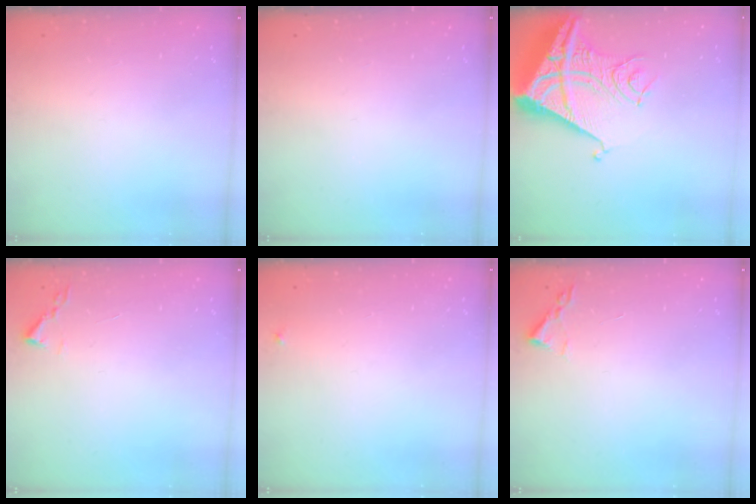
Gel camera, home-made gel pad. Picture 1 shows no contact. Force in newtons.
{"total": 0.0}
{"total": 15.2, "press": 15.1, "slide": 1.8}
{"total": 1.9, "press": 1.8, "slide": 0.3}
{"total": 3.3, "press": 3.3, "slide": 0.4}
{"total": 1.8, "press": 1.8, "slide": 0.3}